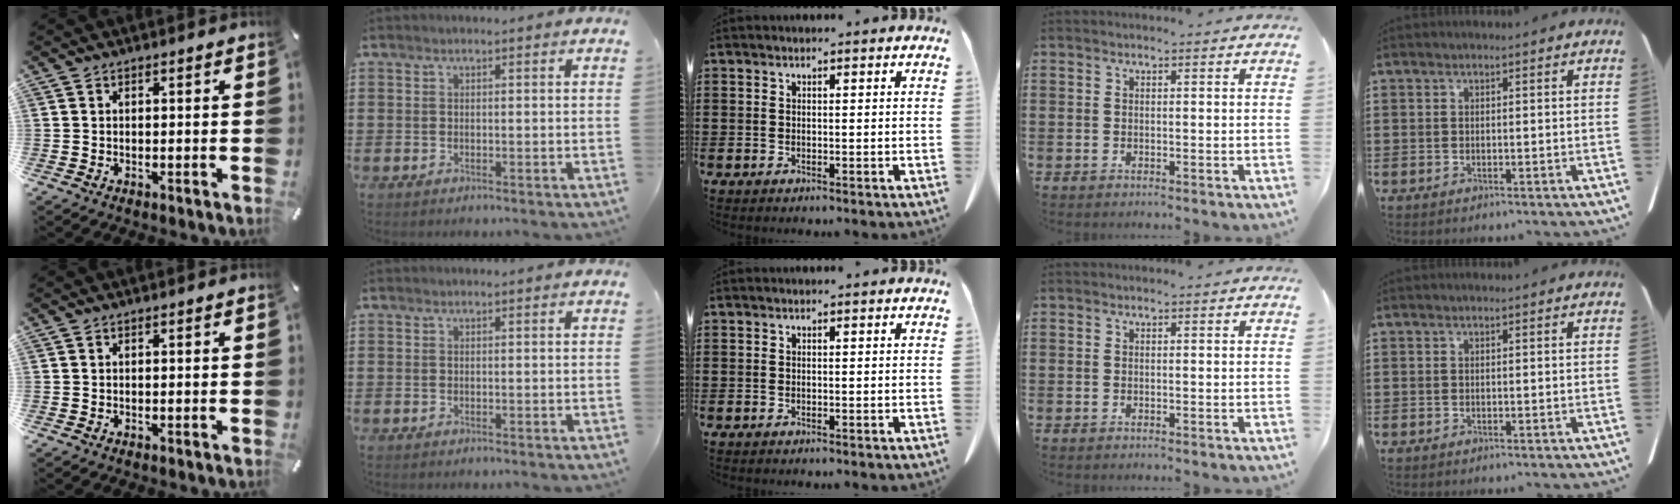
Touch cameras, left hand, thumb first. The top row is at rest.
{}